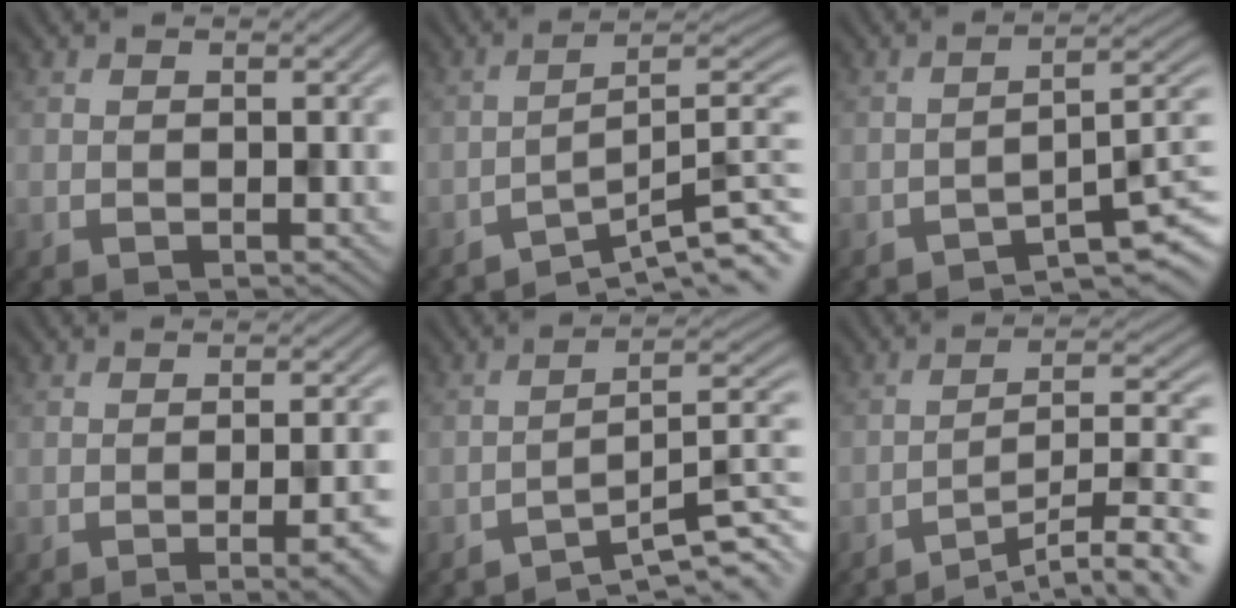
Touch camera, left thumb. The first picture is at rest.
{"total": 8.6, "force": [-6.1, 1.2, 6.0], "torque": [-0.076, 0.006, -0.090]}
{"total": 6.7, "force": [-5.3, 0.8, 4.0], "torque": [-0.052, 0.016, -0.077]}
{"total": 6.8, "force": [-3.0, 1.9, 5.8], "torque": [-0.066, 0.002, -0.031]}
{"total": 7.6, "force": [-5.7, 1.1, 5.0], "torque": [-0.068, 0.009, -0.084]}
{"total": 11.7, "force": [-9.0, 2.0, 7.2], "torque": [-0.104, 0.012, -0.132]}